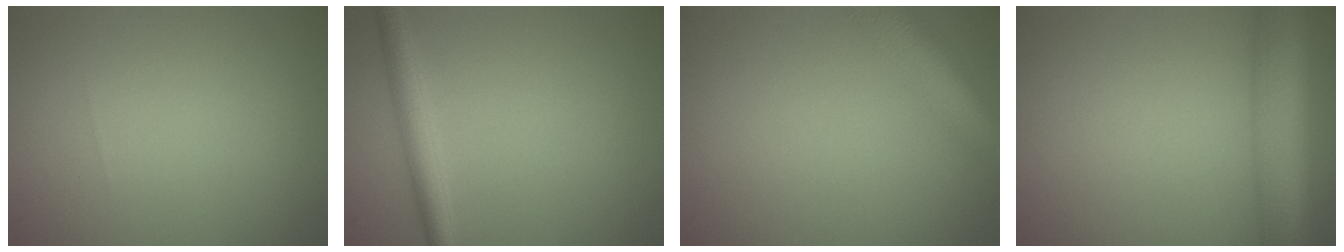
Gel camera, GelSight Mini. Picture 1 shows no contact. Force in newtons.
{"total": 2.6, "press": 2.6, "slide": 0.1}
{"total": 5.0, "press": 5.0, "slide": 0.3}
{"total": 7.8, "press": 7.8, "slide": 0.3}